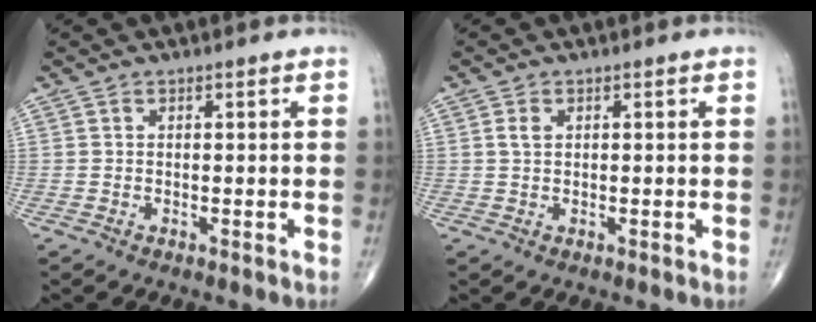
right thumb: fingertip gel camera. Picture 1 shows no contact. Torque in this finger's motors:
{"motor_torque": [-0.14, 0.01, 0.24, 0.07, 0.03]}